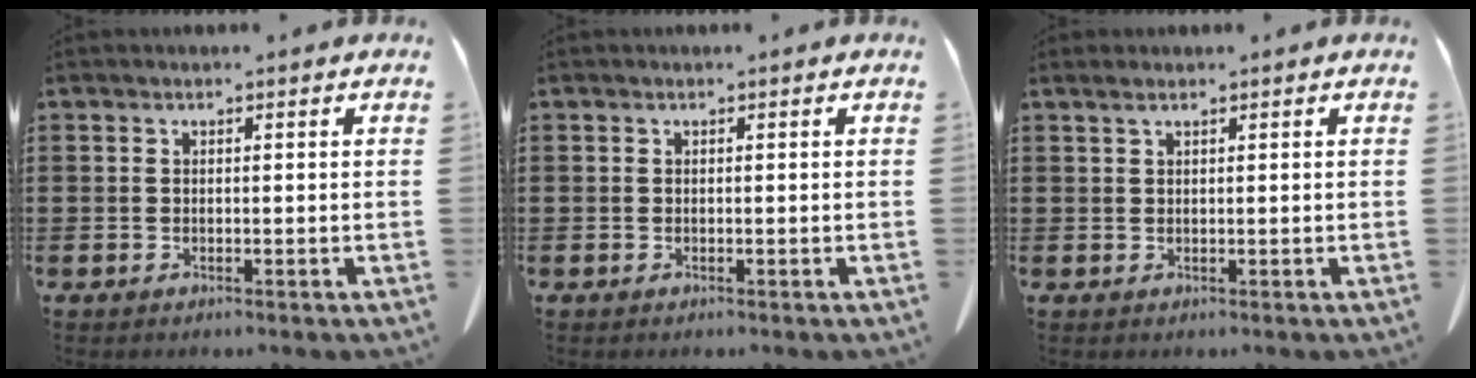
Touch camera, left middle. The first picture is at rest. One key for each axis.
{"total": 0.0}
{"total": 0.9, "fx": 0.6, "fy": 0.1, "fz": 0.6, "tx": -0.014, "ty": 0.000, "tz": 0.011}